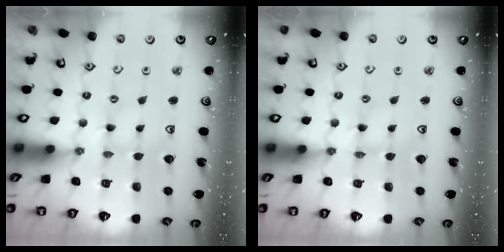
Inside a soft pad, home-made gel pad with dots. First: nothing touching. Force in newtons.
{"total": 0.8, "press": 0.7, "slide": 0.2}